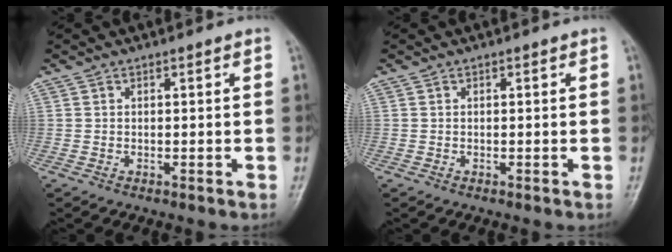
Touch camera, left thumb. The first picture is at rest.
{"total": 0.0}